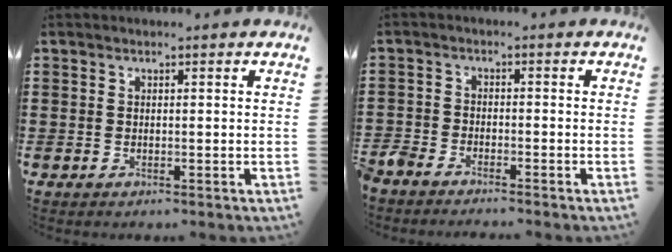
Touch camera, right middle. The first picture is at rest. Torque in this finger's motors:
{"motor_torque": [0.32, -0.10, 0.11, 0.15]}